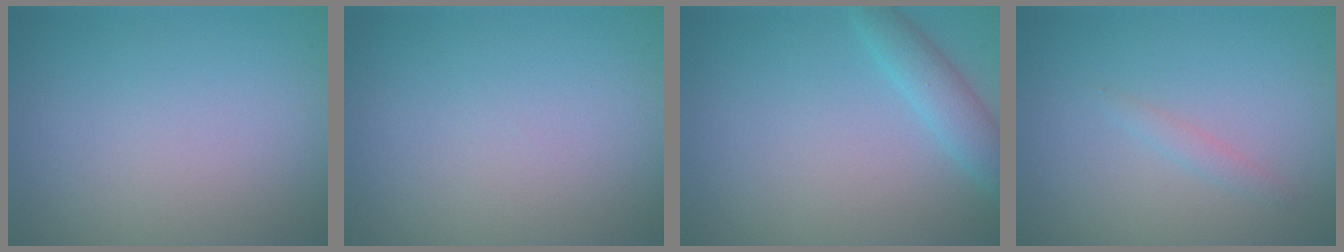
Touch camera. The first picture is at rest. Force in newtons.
{"total": 0.0}
{"total": 2.6, "press": 2.6, "slide": 0.1}
{"total": 0.9, "press": 0.9, "slide": 0.1}